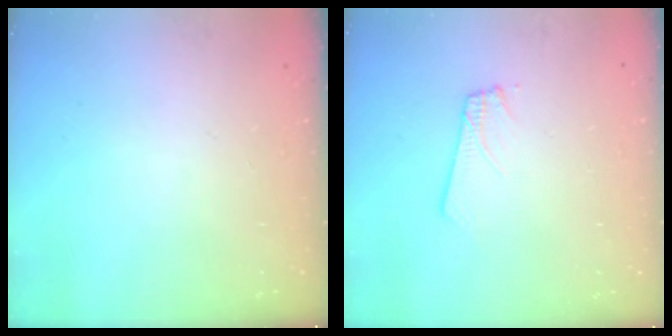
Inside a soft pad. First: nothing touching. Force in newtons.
{"total": 1.9, "press": 1.9, "slide": 0.1}